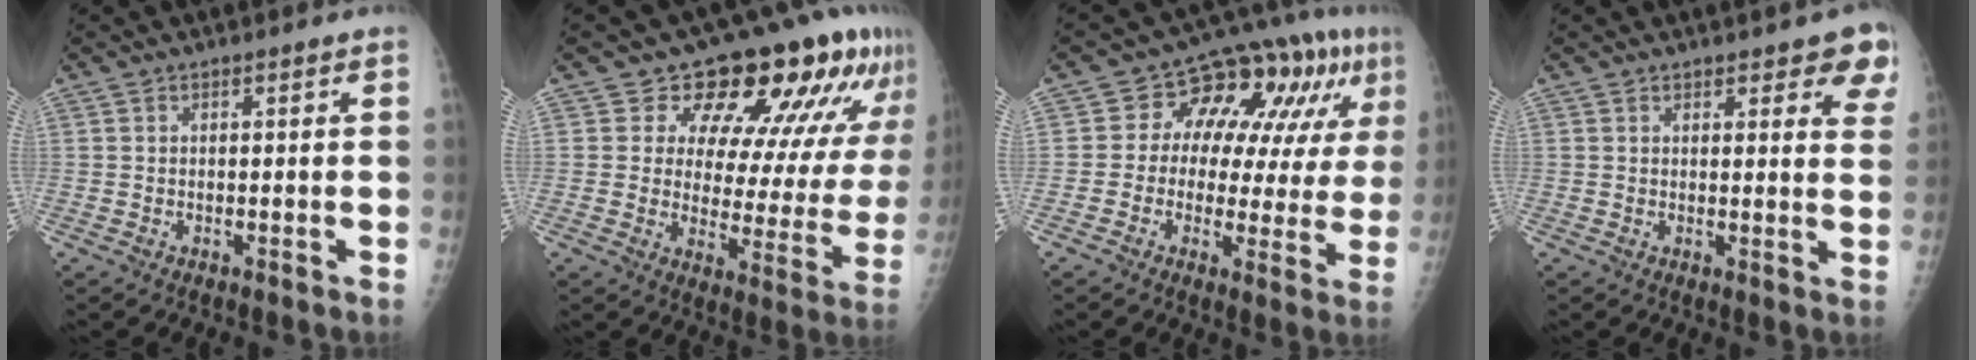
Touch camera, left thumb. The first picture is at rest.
{"total": 19.3, "force": [12.5, 9.5, 11.4], "torque": [-0.088, -0.053, 0.151]}
{"total": 16.5, "force": [5.0, 8.4, 13.3], "torque": [-0.142, 0.025, 0.061]}
{"total": 6.5, "force": [4.7, 2.6, 3.7], "torque": [-0.007, -0.021, 0.043]}